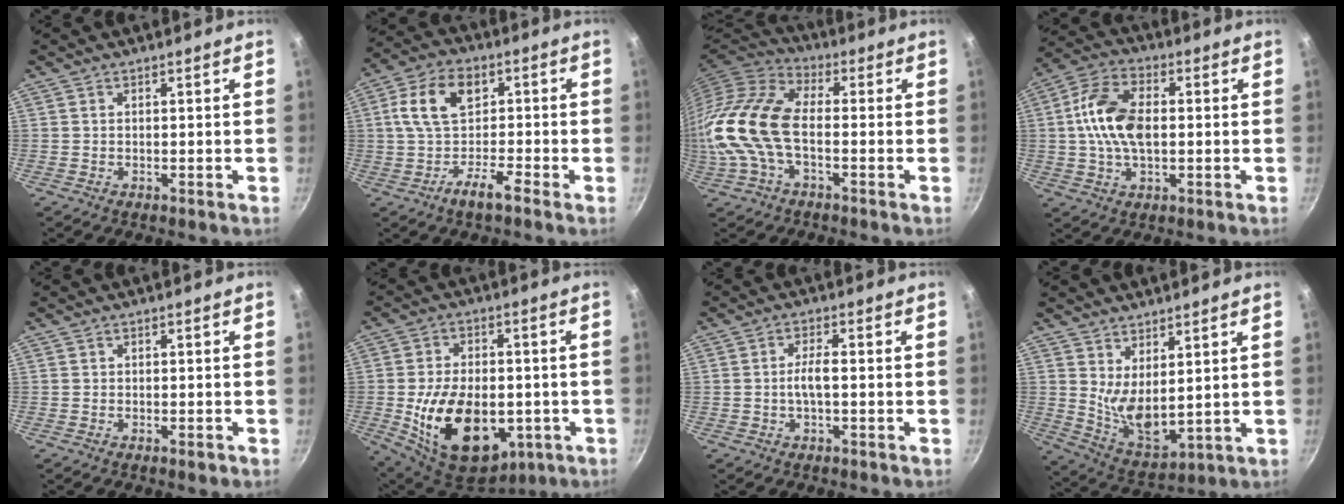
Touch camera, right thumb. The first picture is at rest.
{"total": 9.7, "force": [-2.1, 5.6, 7.6], "torque": [-0.127, 0.032, -0.058]}
{"total": 17.1, "force": [-2.0, 9.2, 14.3], "torque": [-0.288, 0.025, -0.055]}
{"total": 12.4, "force": [0.5, 7.2, 10.1], "torque": [-0.185, 0.023, -0.003]}
{"total": 1.0, "force": [-0.6, 0.4, 0.7], "torque": [-0.012, 0.003, -0.011]}
{"total": 21.1, "force": [-4.4, 13.3, 15.8], "torque": [-0.248, 0.003, -0.052]}
{"total": 3.5, "force": [-0.5, 1.0, 3.3], "torque": [-0.066, 0.014, -0.012]}
{"total": 9.0, "force": [3.8, 3.8, 7.3], "torque": [-0.114, -0.052, 0.083]}